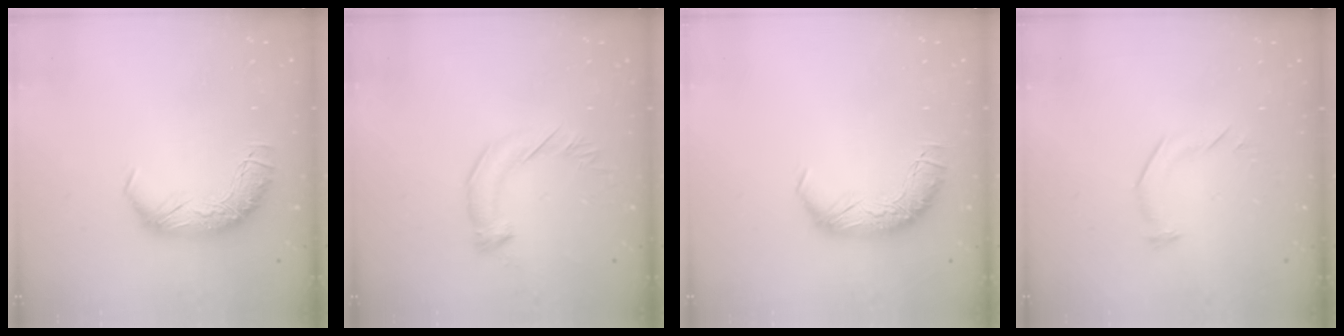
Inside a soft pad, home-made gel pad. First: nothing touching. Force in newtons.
{"total": 2.9, "press": 2.9, "slide": 0.5}
{"total": 0.0}
{"total": 5.0, "press": 4.9, "slide": 0.9}